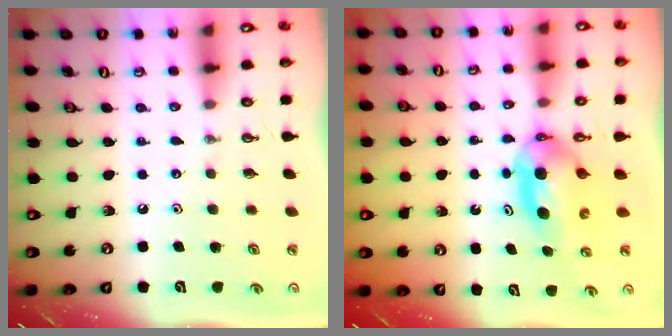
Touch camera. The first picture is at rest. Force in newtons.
{"total": 6.4, "press": 5.7, "slide": 2.9}